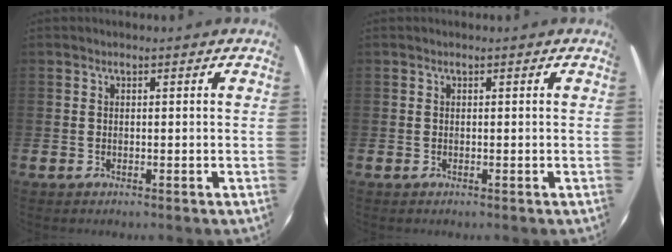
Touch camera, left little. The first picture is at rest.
{"total": 0.0}